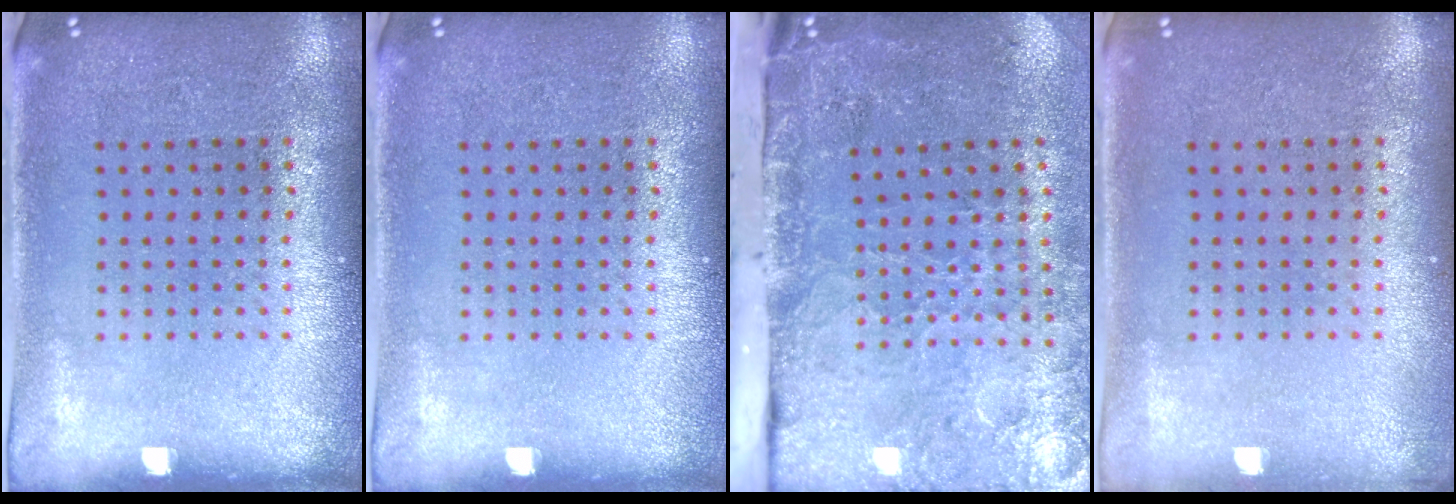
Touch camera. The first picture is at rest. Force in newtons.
{"total": 0.0}
{"total": 5.0, "press": 3.6, "slide": 3.4}
{"total": 0.5, "press": 0.5, "slide": 0.2}